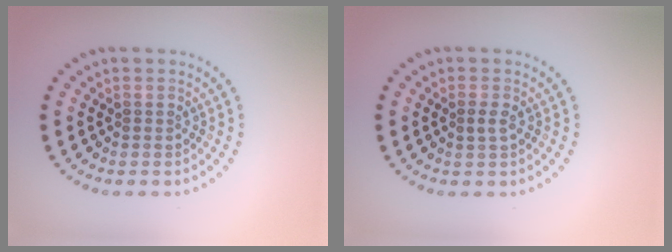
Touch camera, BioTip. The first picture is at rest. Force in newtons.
{"total": 1.1, "press": 1.1, "slide": 0.3}